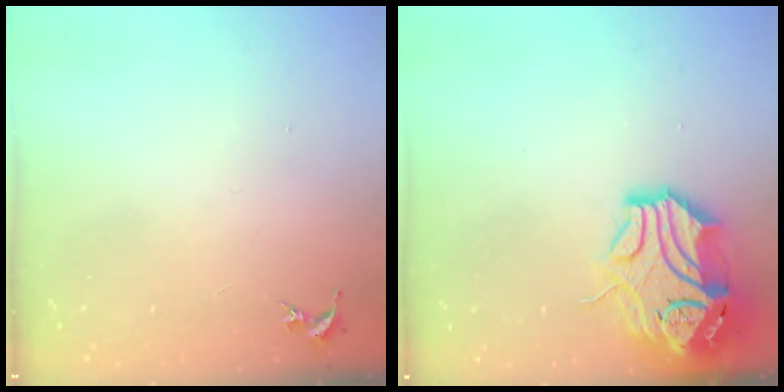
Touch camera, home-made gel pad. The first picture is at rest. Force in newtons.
{"total": 15.5, "press": 15.3, "slide": 2.3}